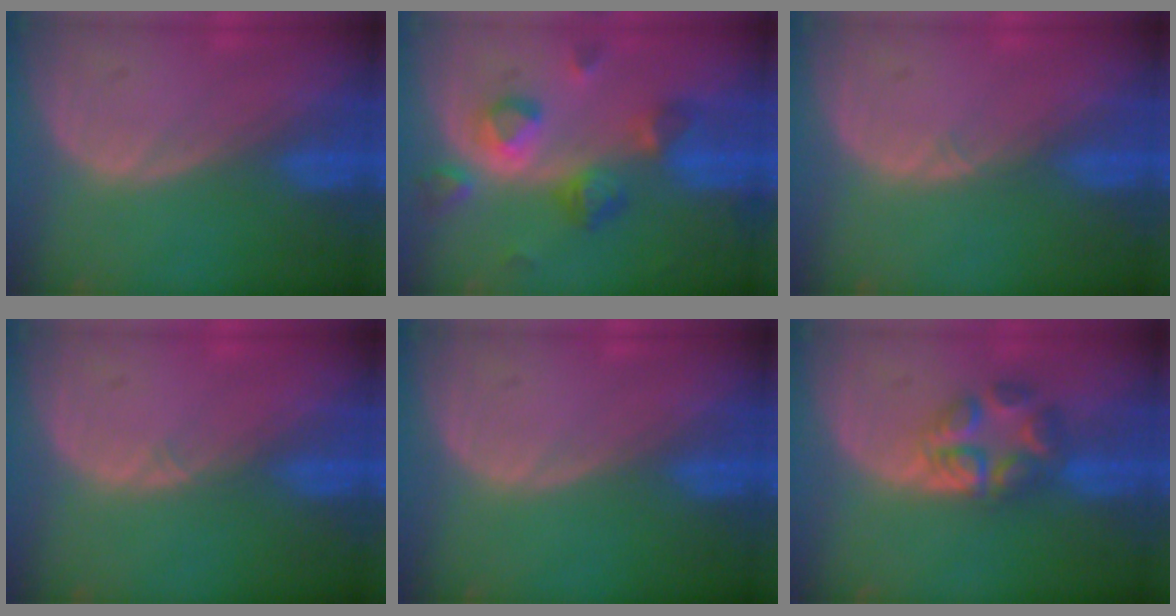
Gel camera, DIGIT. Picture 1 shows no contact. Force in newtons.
{"total": 7.7, "press": 7.5, "slide": 1.8}
{"total": 0.6, "press": 0.5, "slide": 0.4}
{"total": 0.6, "press": 0.5, "slide": 0.4}
{"total": 0.0}
{"total": 5.6, "press": 5.6, "slide": 0.4}